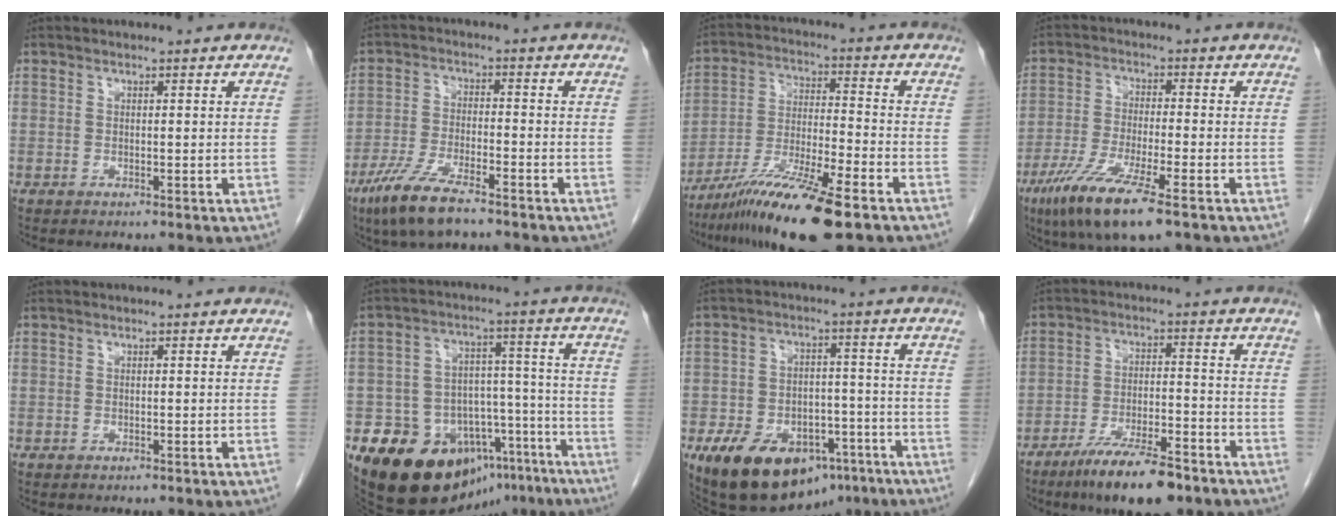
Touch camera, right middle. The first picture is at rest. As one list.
[{"total": 9.0, "force": [-6.3, 1.8, 6.1], "torque": [-0.129, -0.018, -0.117]}, {"total": 14.5, "force": [-9.8, 0.8, 10.7], "torque": [-0.207, -0.036, -0.173]}, {"total": 11.0, "force": [-6.5, 1.1, 8.8], "torque": [-0.175, -0.028, -0.114]}, {"total": 0.0}, {"total": 20.4, "force": [-14.3, 11.2, 9.3], "torque": [-0.116, 0.054, -0.203]}, {"total": 17.1, "force": [-9.9, 10.0, 9.7], "torque": [-0.167, 0.012, -0.145]}, {"total": 11.4, "force": [-8.2, 2.4, 7.5], "torque": [-0.128, -0.015, -0.140]}]